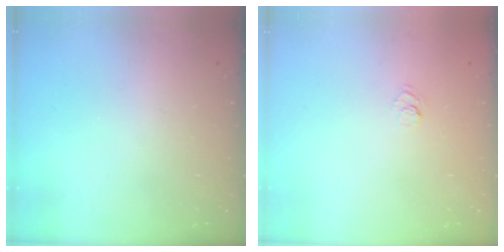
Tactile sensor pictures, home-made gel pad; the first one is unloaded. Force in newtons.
{"total": 3.6, "press": 3.4, "slide": 1.3}